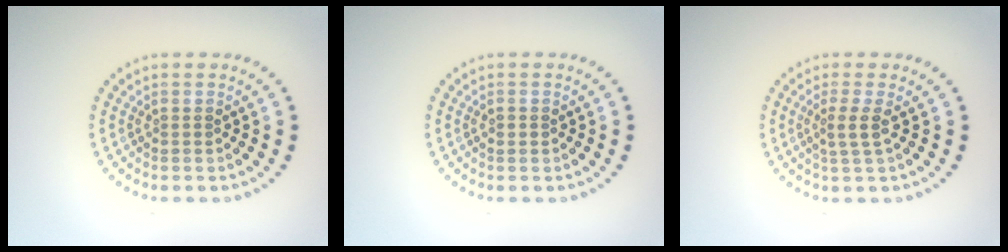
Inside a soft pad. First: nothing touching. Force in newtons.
{"total": 0.8, "press": 0.8, "slide": 0.1}
{"total": 1.8, "press": 1.3, "slide": 1.2}